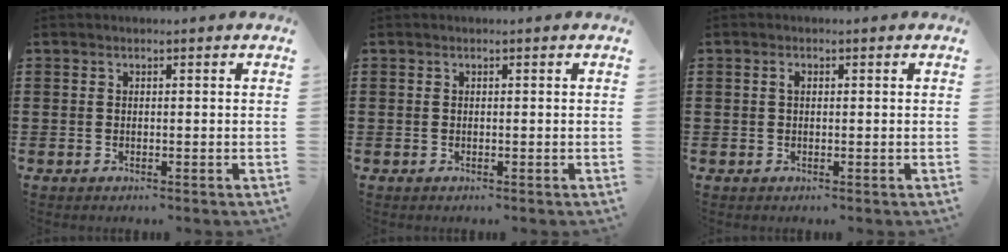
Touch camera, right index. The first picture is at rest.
{"total": 0.0}
{"total": 1.1, "force": [0.2, 0.6, 0.8], "torque": [-0.018, 0.004, 0.003]}